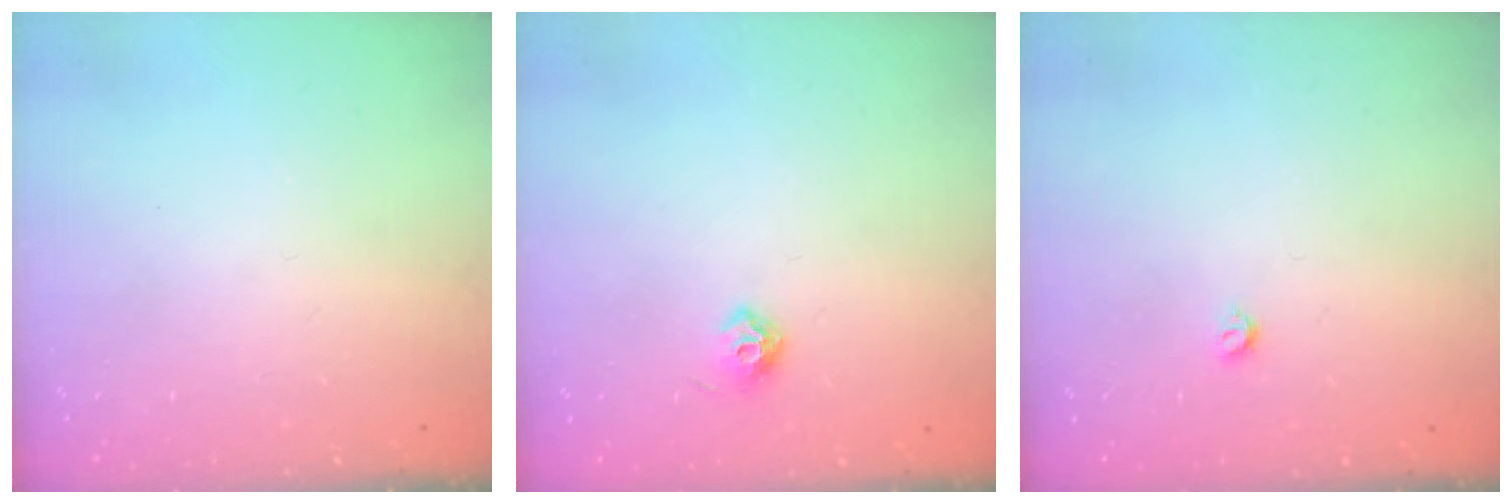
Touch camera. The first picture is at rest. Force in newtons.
{"total": 6.4, "press": 6.3, "slide": 1.1}
{"total": 3.4, "press": 3.4, "slide": 0.6}